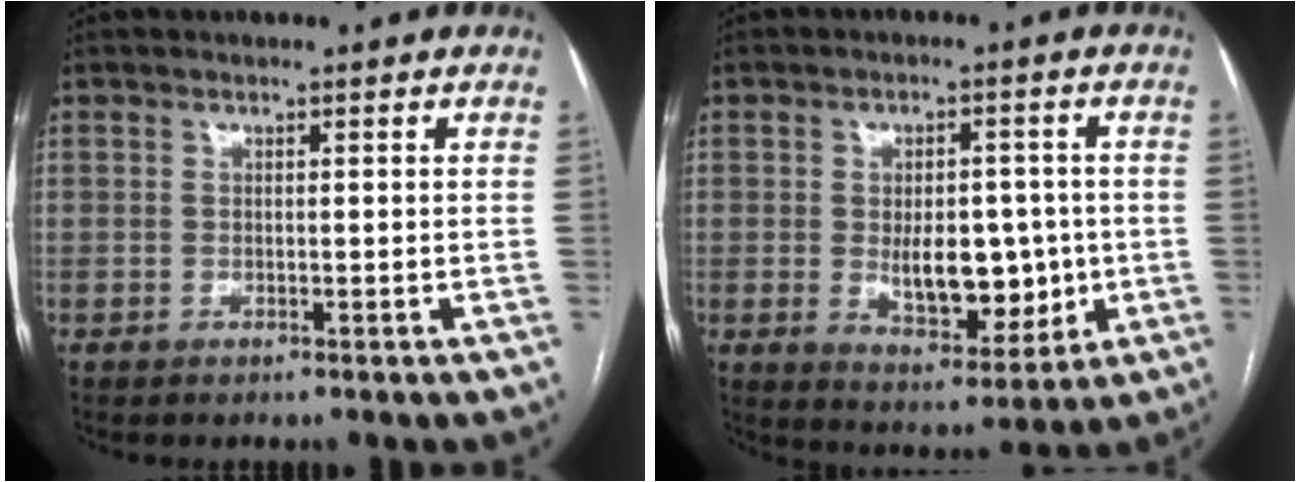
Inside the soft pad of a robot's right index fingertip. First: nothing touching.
{"total": 10.1, "force": [-0.8, 5.2, 8.6], "torque": [-0.130, -0.002, -0.001]}